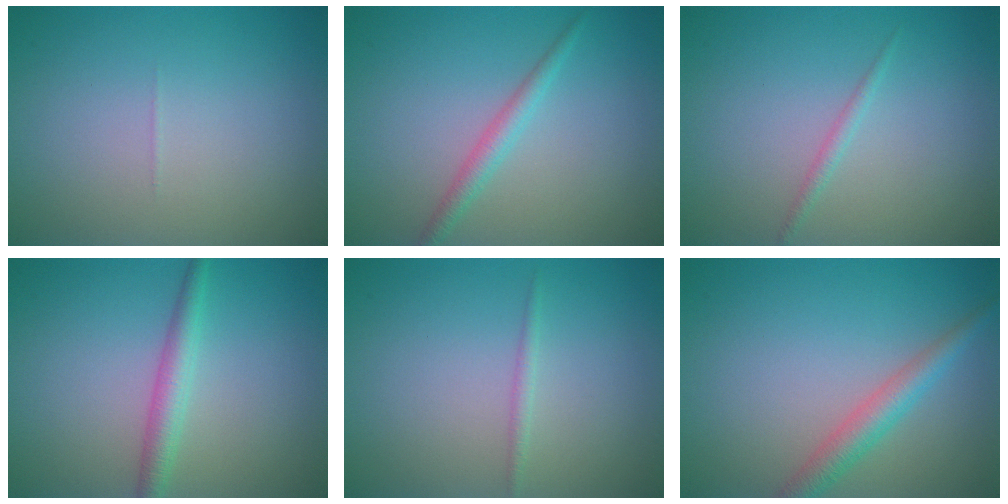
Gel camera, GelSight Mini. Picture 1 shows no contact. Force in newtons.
{"total": 1.8, "press": 1.8, "slide": 0.1}
{"total": 0.9, "press": 0.9, "slide": 0.1}
{"total": 2.5, "press": 2.5, "slide": 0.0}
{"total": 0.8, "press": 0.8, "slide": 0.1}
{"total": 2.9, "press": 2.9, "slide": 0.1}